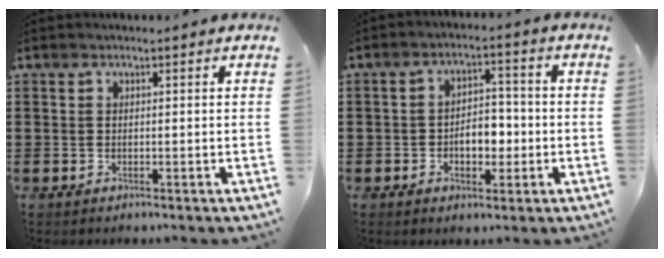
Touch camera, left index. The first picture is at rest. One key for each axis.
{"total": 5.3, "fx": -1.2, "fy": 3.0, "fz": 4.1, "tx": -0.062, "ty": 0.003, "tz": -0.029}